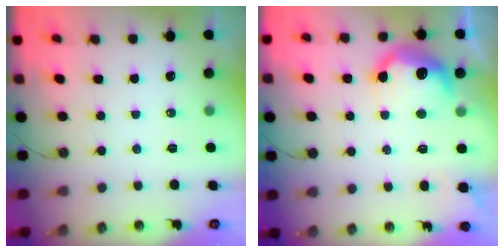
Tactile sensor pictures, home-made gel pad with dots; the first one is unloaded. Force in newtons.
{"total": 11.9, "press": 11.9, "slide": 0.5}